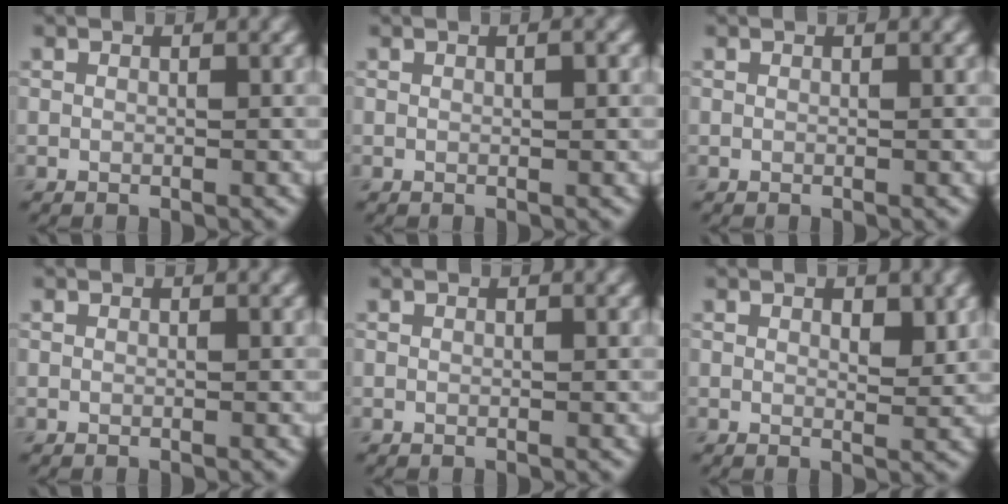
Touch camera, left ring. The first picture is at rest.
{"total": 0.6, "force": [0.2, 0.1, 0.6], "torque": [-0.009, 0.002, 0.003]}
{"total": 0.0}
{"total": 0.0}
{"total": 0.0}
{"total": 1.9, "force": [0.9, 0.8, 1.5], "torque": [-0.018, -0.005, 0.018]}